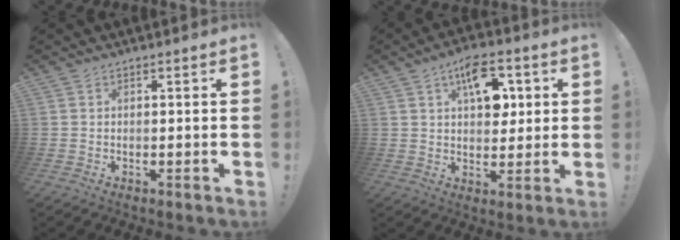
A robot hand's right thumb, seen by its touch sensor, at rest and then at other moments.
{"total": 12.8, "force": [4.8, 7.5, 9.2], "torque": [-0.118, -0.004, 0.083]}